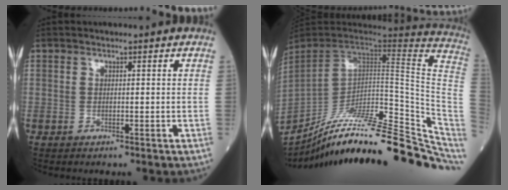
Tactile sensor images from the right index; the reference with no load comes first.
{"total": 34.2, "force": [-27.8, 5.7, 19.1], "torque": [-0.195, -0.024, -0.390]}